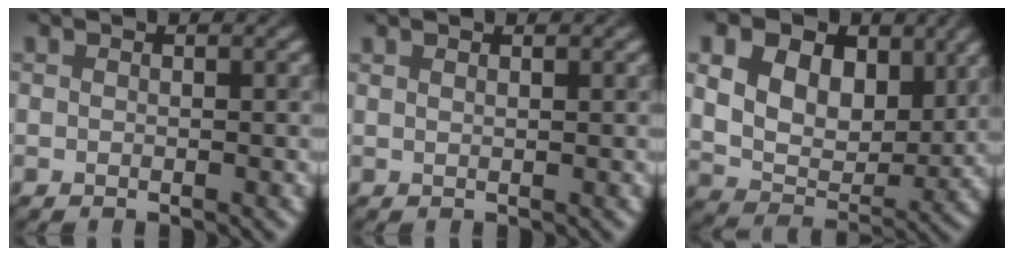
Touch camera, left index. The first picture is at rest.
{"total": 1.2, "force": [0.8, 0.5, 0.8], "torque": [-0.002, 0.000, 0.002]}
{"total": 11.9, "force": [4.9, 8.0, 7.3], "torque": [-0.144, 0.014, 0.085]}